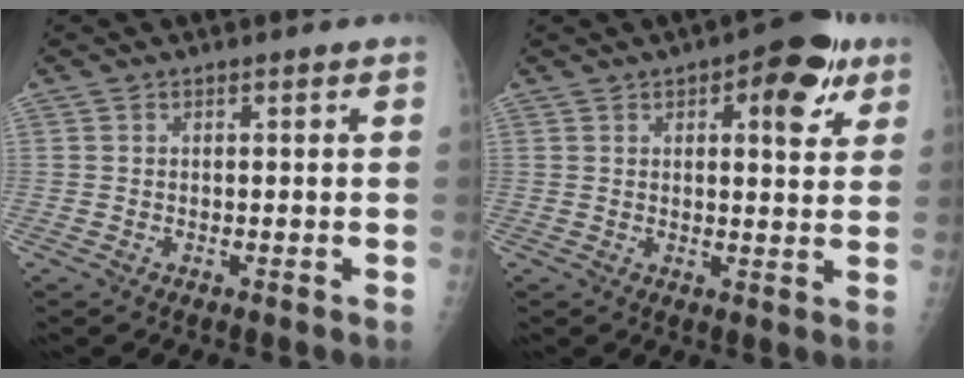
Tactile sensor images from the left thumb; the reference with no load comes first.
{"total": 10.5, "force": [5.0, 4.3, 8.1], "torque": [-0.075, -0.011, 0.058]}